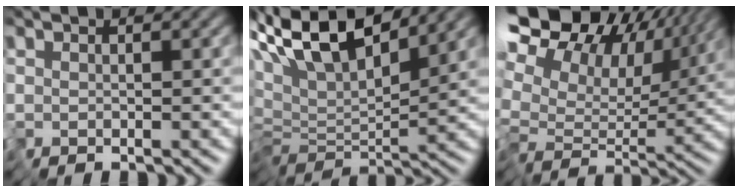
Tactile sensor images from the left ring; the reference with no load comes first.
{"total": 10.4, "force": [6.0, 2.9, 7.9], "torque": [-0.169, 0.024, 0.105]}
{"total": 14.7, "force": [7.1, 8.6, 9.5], "torque": [-0.209, 0.045, 0.132]}